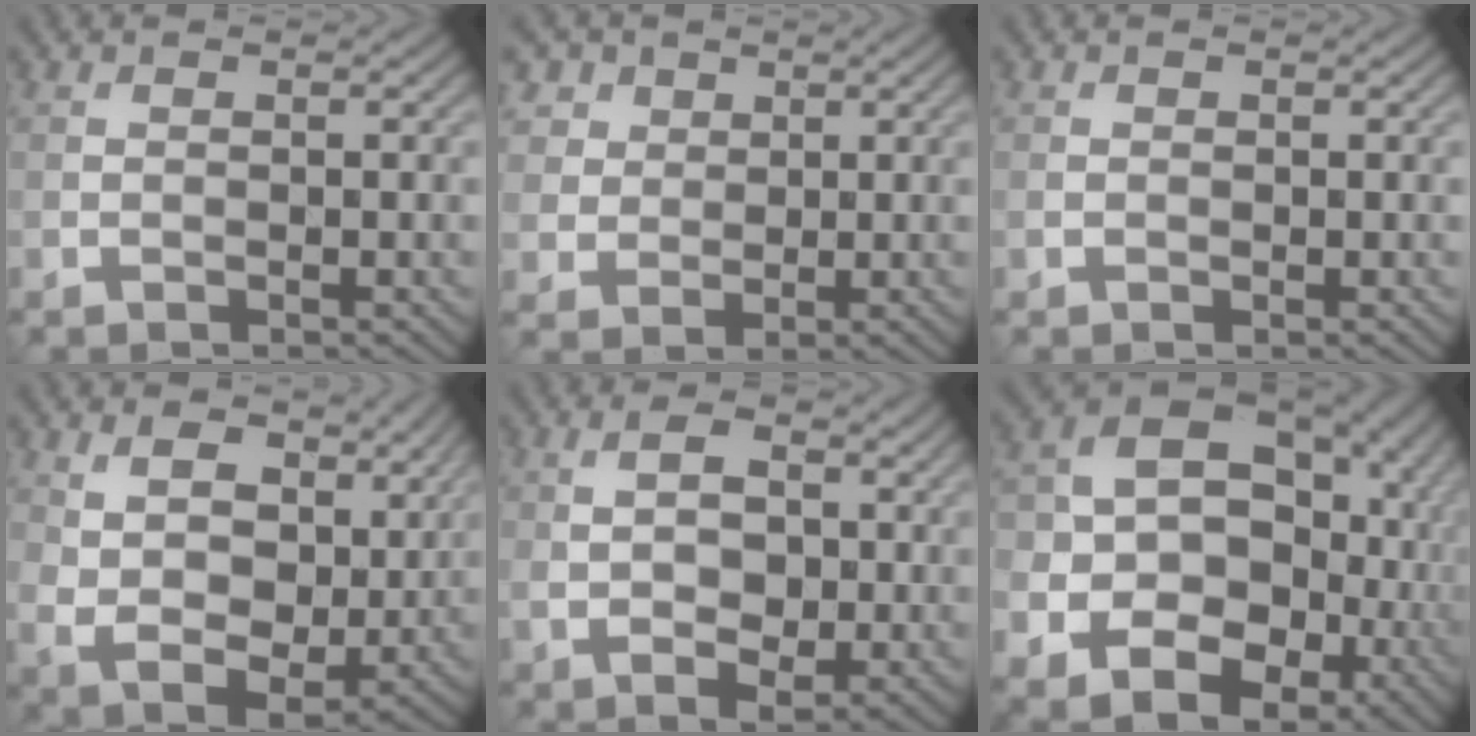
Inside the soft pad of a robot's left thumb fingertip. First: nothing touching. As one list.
[{"total": 6.3, "force": [3.0, 5.0, 2.2], "torque": [-0.104, -0.003, 0.063]}, {"total": 0.6, "force": [-0.1, 0.5, 0.3], "torque": [-0.005, -0.003, -0.002]}, {"total": 10.3, "force": [4.2, 6.5, 6.7], "torque": [-0.157, -0.017, 0.074]}, {"total": 7.5, "force": [1.1, 4.4, 6.0], "torque": [-0.122, -0.006, 0.019]}, {"total": 22.0, "force": [-6.8, 16.7, 12.7], "torque": [-0.209, -0.038, -0.104]}]